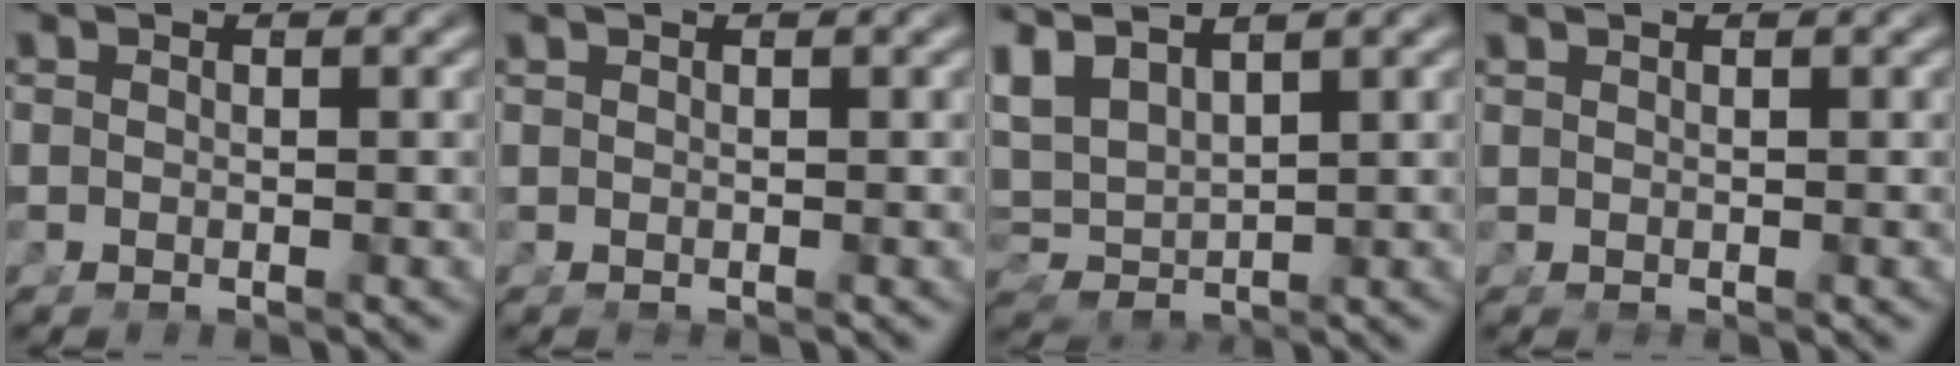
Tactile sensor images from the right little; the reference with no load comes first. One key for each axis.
{"total": 0.7, "fx": 0.6, "fy": -0.4, "fz": 0.2, "tx": 0.005, "ty": 0.004, "tz": 0.014}
{"total": 7.3, "fx": 2.0, "fy": 5.7, "fz": 4.2, "tx": -0.117, "ty": -0.008, "tz": 0.033}
{"total": 1.2, "fx": 0.7, "fy": -1.0, "fz": 0.0, "tx": 0.017, "ty": 0.006, "tz": 0.018}